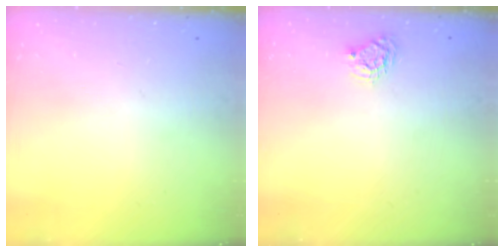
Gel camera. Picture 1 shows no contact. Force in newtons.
{"total": 5.4, "press": 5.4, "slide": 0.3}